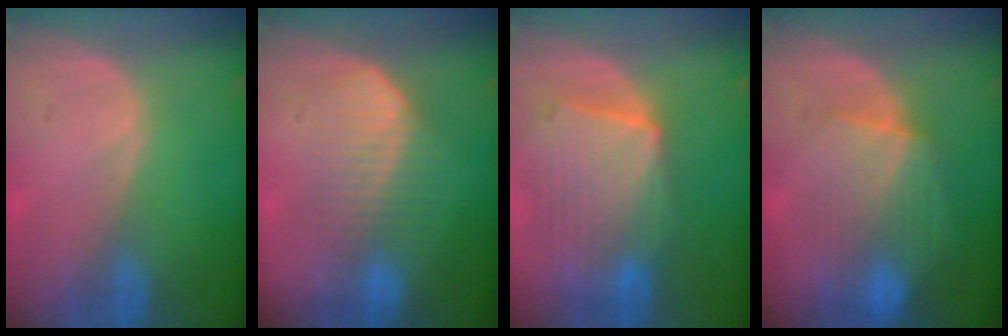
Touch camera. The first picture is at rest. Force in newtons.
{"total": 6.8, "press": 6.6, "slide": 1.4}
{"total": 10.6, "press": 9.2, "slide": 5.3}
{"total": 8.4, "press": 8.0, "slide": 2.3}